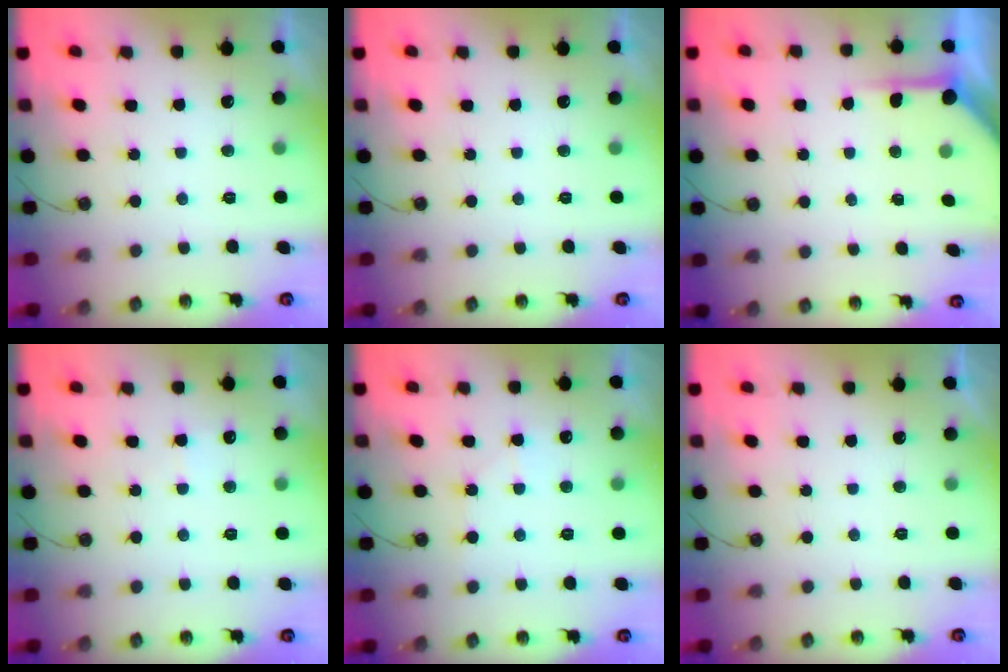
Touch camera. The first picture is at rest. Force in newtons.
{"total": 0.0}
{"total": 5.1, "press": 5.1, "slide": 0.3}
{"total": 3.4, "press": 3.4, "slide": 0.3}
{"total": 4.6, "press": 4.6, "slide": 0.7}
{"total": 0.0}